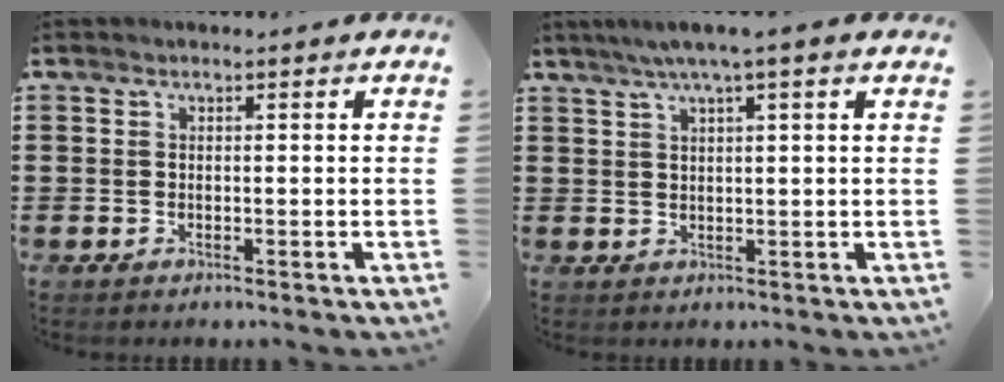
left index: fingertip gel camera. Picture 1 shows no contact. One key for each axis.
{"total": 3.4, "fx": 2.0, "fy": -0.3, "fz": 2.8, "tx": -0.057, "ty": 0.004, "tz": 0.034}